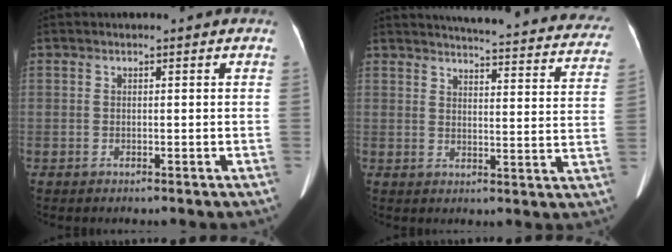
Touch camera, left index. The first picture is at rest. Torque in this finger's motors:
{"motor_torque": [0.79, -1.36, 0.01, 0.09]}